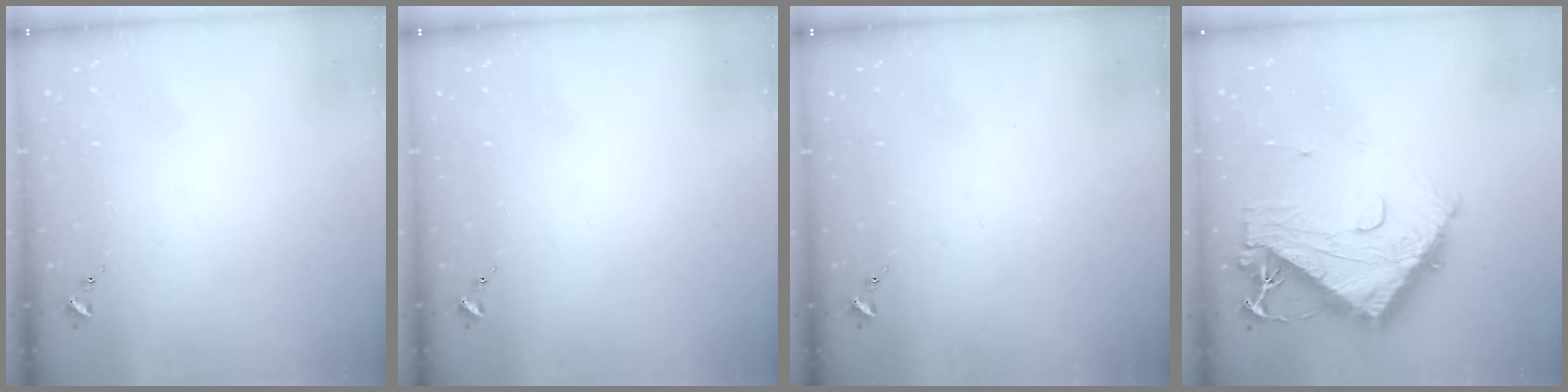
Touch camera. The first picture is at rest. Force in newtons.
{"total": 0.0}
{"total": 0.0}
{"total": 13.9, "press": 13.8, "slide": 1.3}